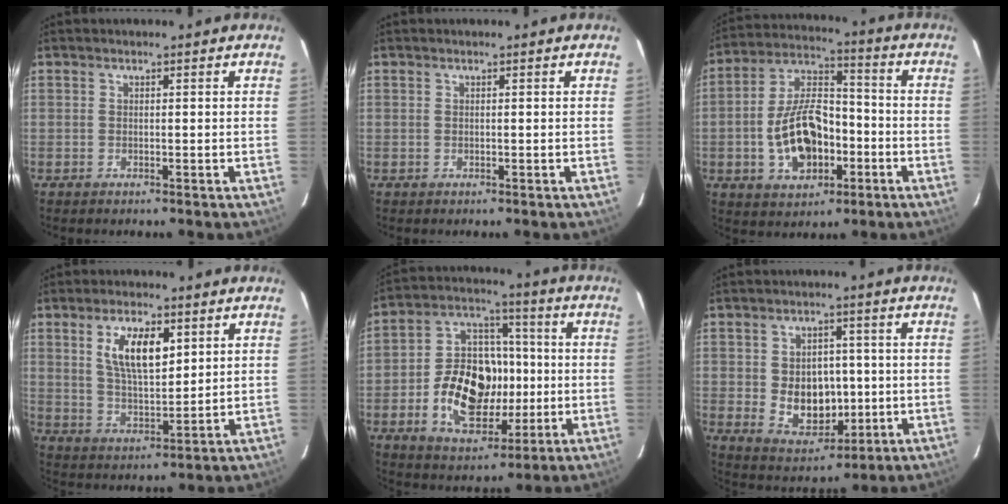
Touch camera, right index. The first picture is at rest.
{"total": 0.0}
{"total": 14.5, "force": [-4.2, 8.5, 11.0], "torque": [-0.218, 0.021, -0.061]}
{"total": 9.8, "force": [3.9, 4.1, 8.0], "torque": [-0.149, 0.005, 0.076]}
{"total": 17.3, "force": [-2.8, 11.6, 12.6], "torque": [-0.245, 0.028, -0.035]}
{"total": 11.9, "force": [-1.7, 8.5, 8.0], "torque": [-0.161, 0.003, -0.006]}